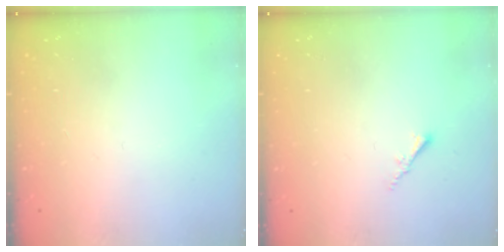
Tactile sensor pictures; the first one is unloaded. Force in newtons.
{"total": 1.5, "press": 1.5, "slide": 0.4}